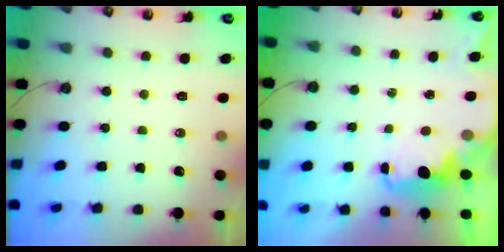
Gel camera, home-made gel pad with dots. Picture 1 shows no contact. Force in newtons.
{"total": 2.2, "press": 2.1, "slide": 0.9}